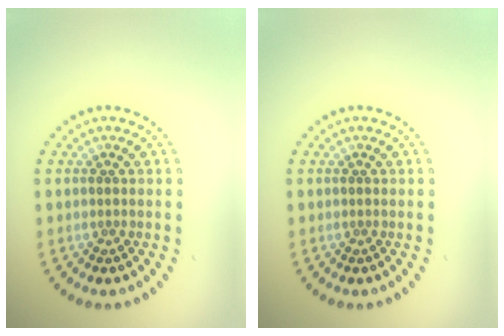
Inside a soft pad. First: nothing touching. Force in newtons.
{"total": 0.0}